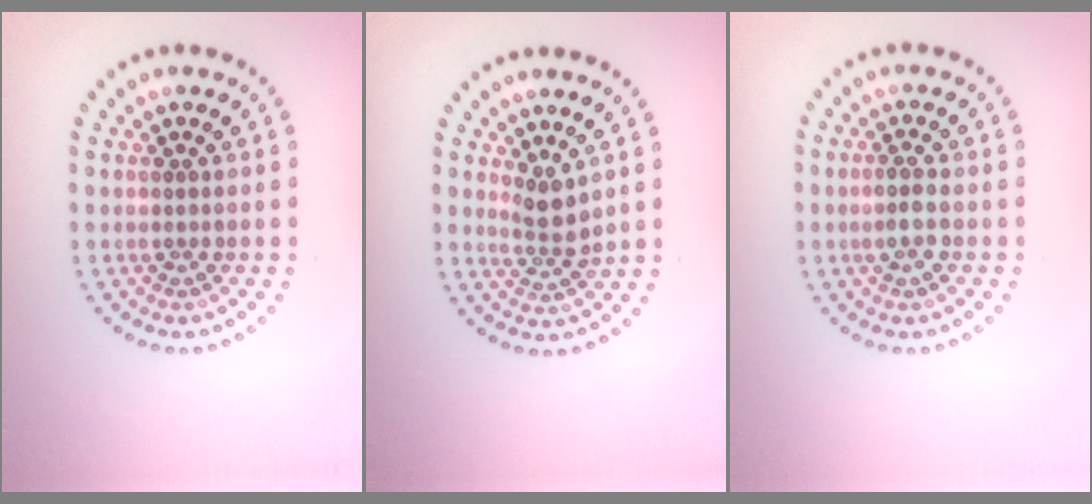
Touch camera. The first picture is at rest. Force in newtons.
{"total": 2.2, "press": 1.7, "slide": 1.3}
{"total": 1.7, "press": 1.6, "slide": 0.5}